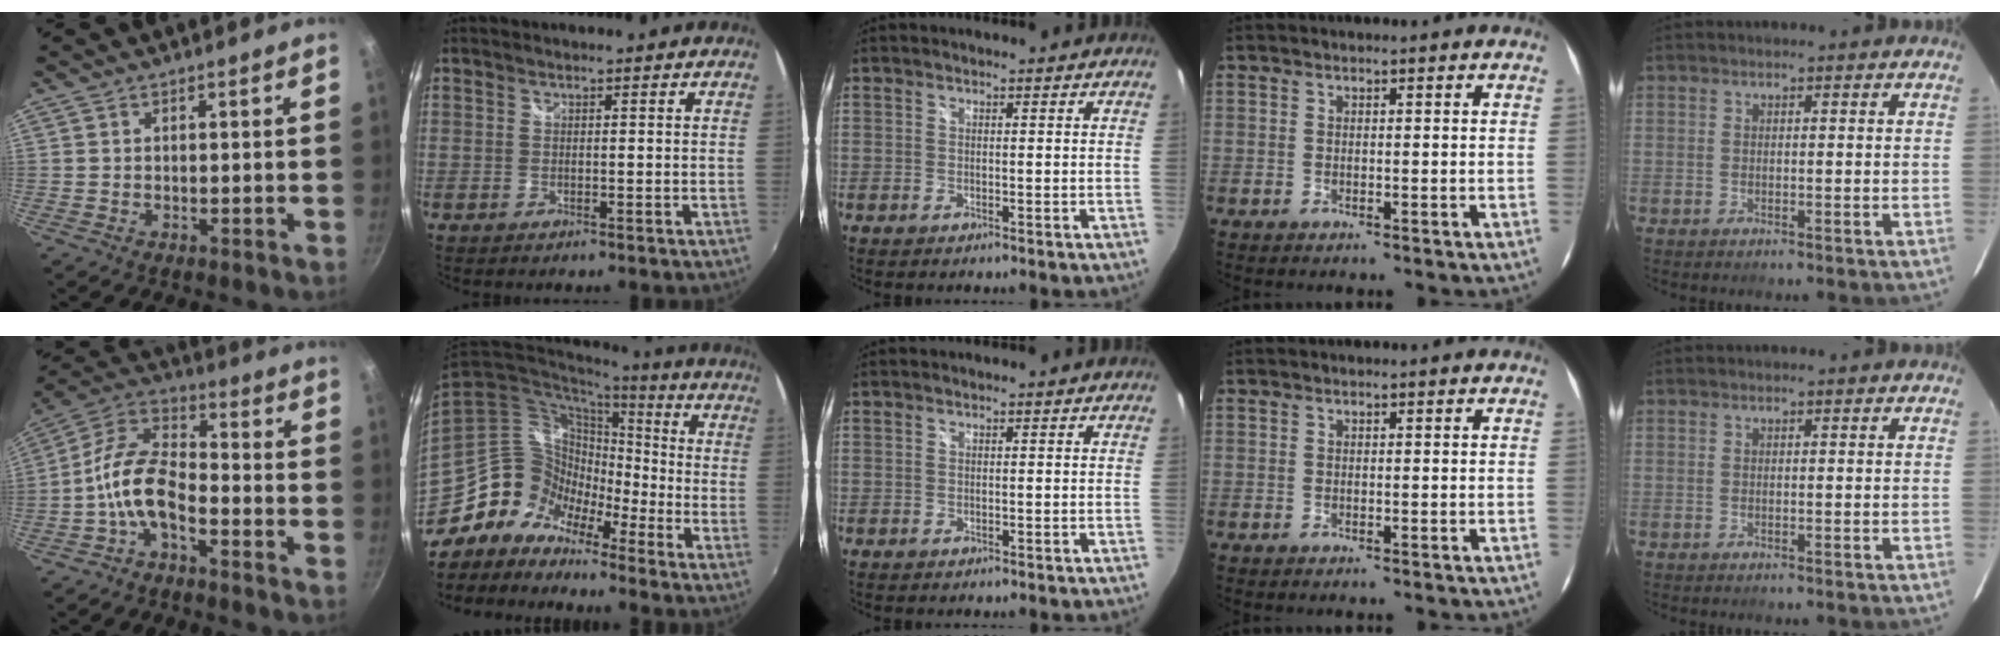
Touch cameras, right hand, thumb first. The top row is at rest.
{"thumb": {"total": 10.8, "force": [-4.5, 5.6, 8.0], "torque": [-0.147, 0.054, -0.105]}, "index": {"total": 12.8, "force": [-9.4, 8.1, 3.3], "torque": [-0.061, 0.030, -0.183]}}